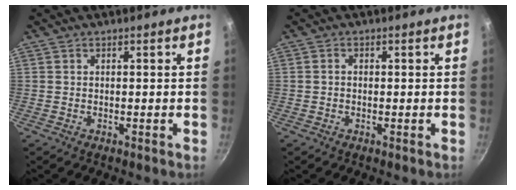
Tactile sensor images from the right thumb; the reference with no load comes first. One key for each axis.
{"total": 0.9, "fx": -0.1, "fy": 0.8, "fz": 0.5, "tx": -0.009, "ty": 0.005, "tz": -0.003}